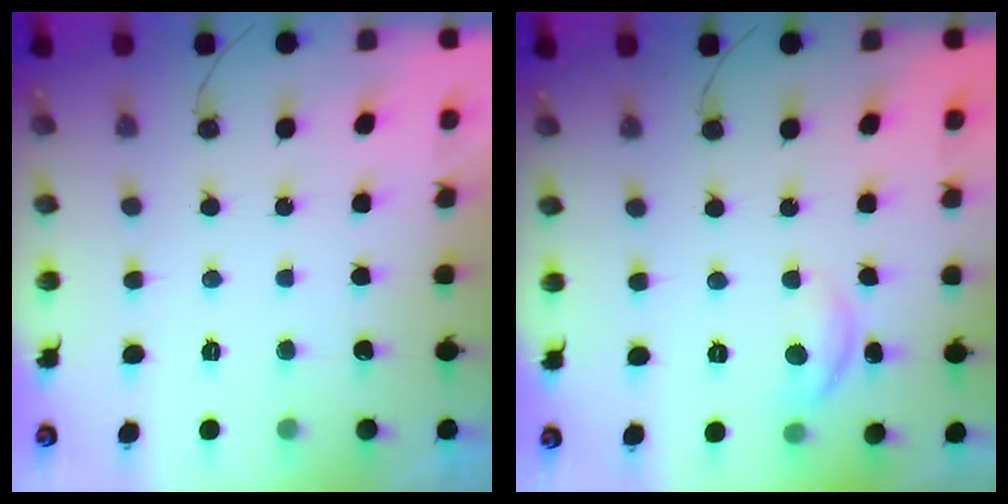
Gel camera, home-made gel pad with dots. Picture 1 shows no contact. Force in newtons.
{"total": 5.5, "press": 5.5, "slide": 0.7}